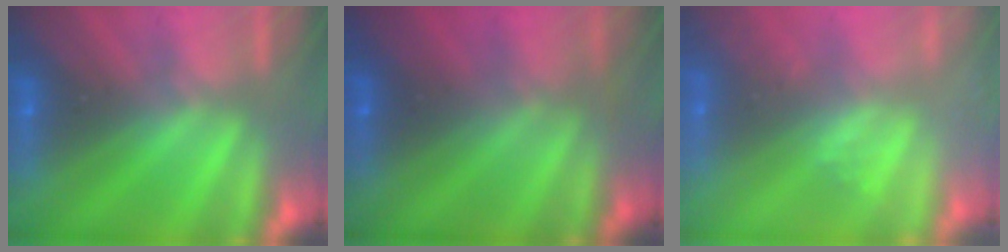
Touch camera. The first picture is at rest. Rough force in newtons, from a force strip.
{"total": 1.8}
{"total": 2.1}